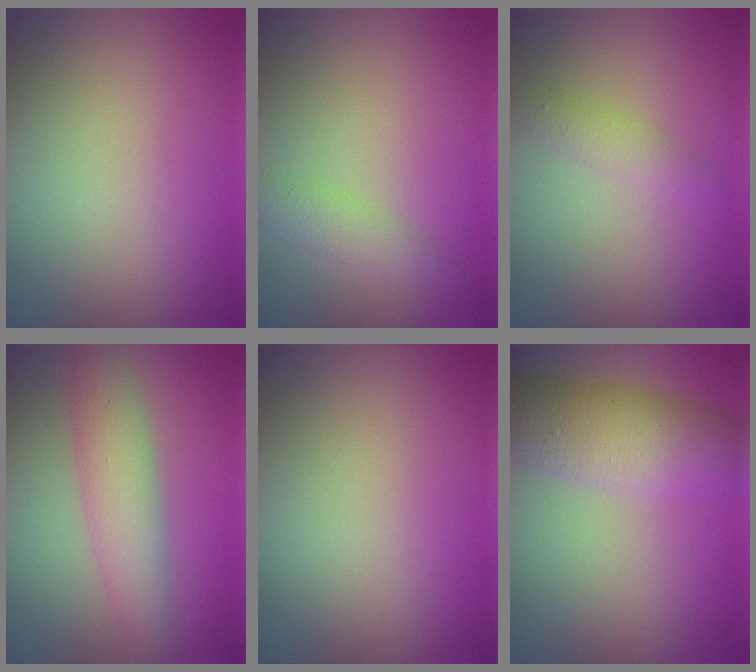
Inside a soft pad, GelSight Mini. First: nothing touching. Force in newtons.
{"total": 2.2, "press": 2.2, "slide": 0.1}
{"total": 1.6, "press": 1.6, "slide": 0.1}
{"total": 4.2, "press": 4.2, "slide": 0.1}
{"total": 0.0}
{"total": 7.4, "press": 7.4, "slide": 0.2}